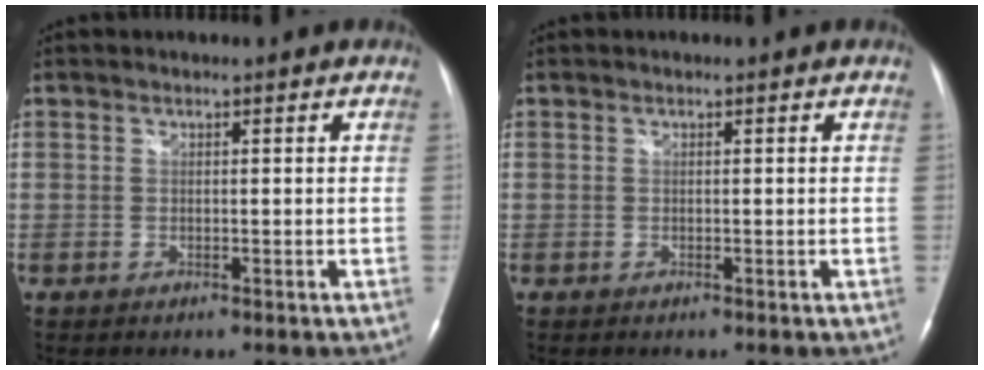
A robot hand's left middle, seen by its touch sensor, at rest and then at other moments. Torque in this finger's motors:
{"motor_torque": [-0.37, 0.31, 0.02, 0.01]}